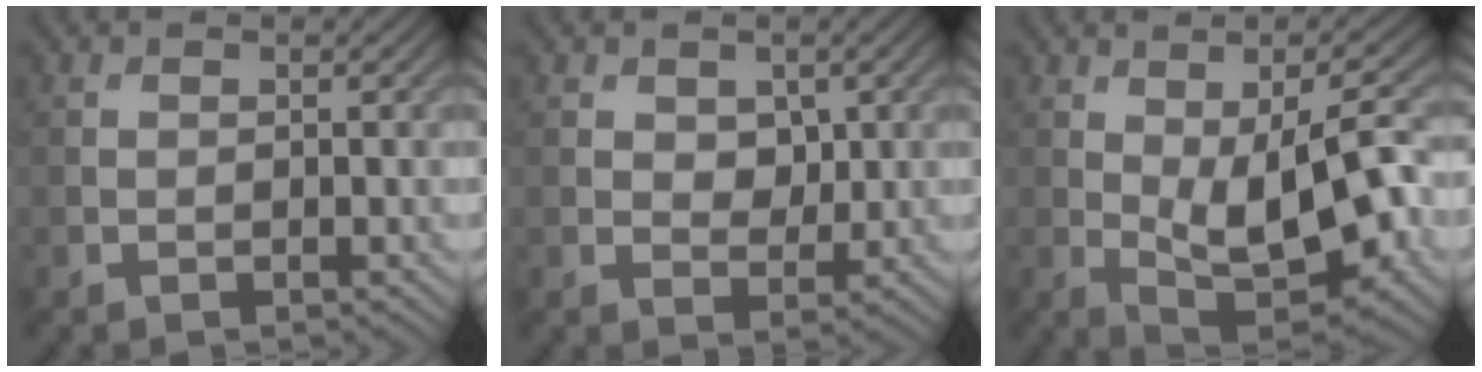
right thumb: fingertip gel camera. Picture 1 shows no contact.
{"total": 2.8, "force": [0.9, 2.0, 1.7], "torque": [-0.035, -0.006, 0.011]}
{"total": 12.7, "force": [-1.2, 5.7, 11.3], "torque": [-0.186, -0.004, -0.012]}